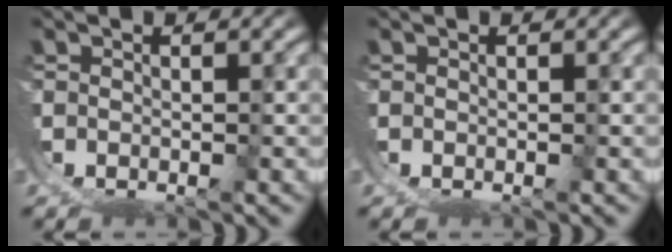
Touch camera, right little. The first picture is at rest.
{"total": 0.0}